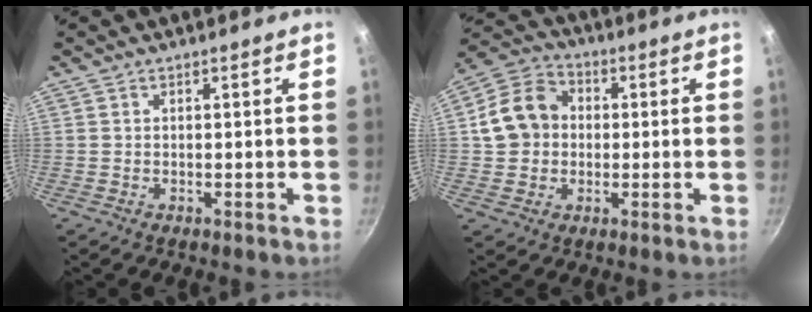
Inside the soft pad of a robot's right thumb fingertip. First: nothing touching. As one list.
[{"total": 11.3, "force": [0.7, 9.6, 6.1], "torque": [-0.078, 0.022, -0.005]}]